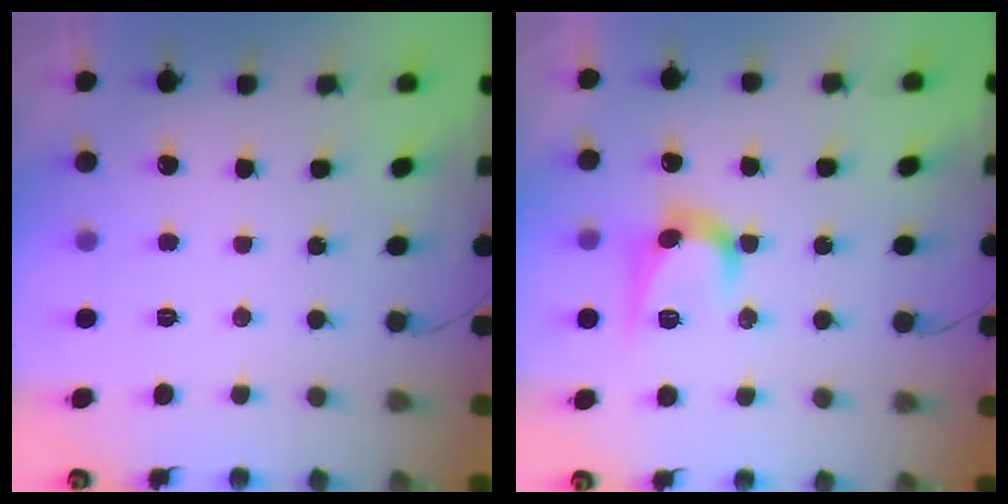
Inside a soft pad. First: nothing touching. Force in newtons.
{"total": 10.7, "press": 10.7, "slide": 0.6}